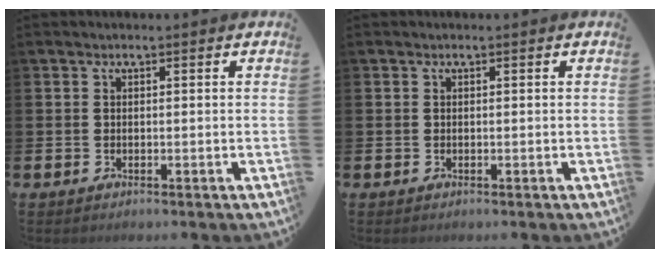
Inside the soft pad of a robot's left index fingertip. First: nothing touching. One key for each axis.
{"total": 0.0}